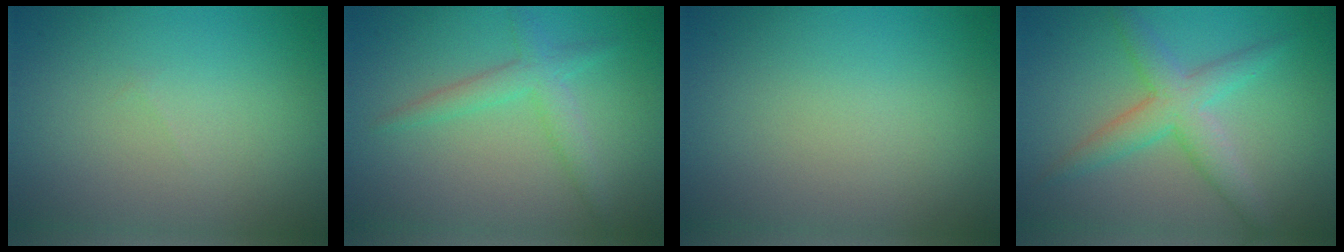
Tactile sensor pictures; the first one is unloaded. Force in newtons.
{"total": 2.5, "press": 2.5, "slide": 0.1}
{"total": 0.0}
{"total": 4.1, "press": 4.1, "slide": 0.0}